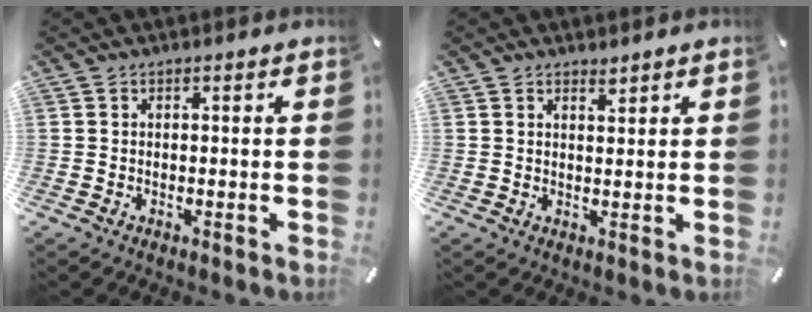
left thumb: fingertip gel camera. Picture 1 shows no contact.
{"total": 1.6, "force": [1.5, 0.5, 0.3], "torque": [-0.006, -0.004, 0.028]}